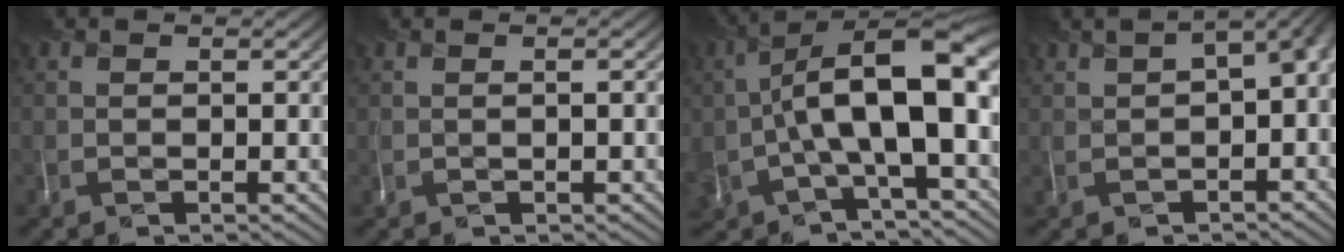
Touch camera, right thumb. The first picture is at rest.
{"total": 0.6, "force": [0.2, 0.2, 0.5], "torque": [0.000, 0.006, 0.002]}
{"total": 14.7, "force": [-0.5, 6.4, 13.3], "torque": [-0.237, 0.018, -0.009]}
{"total": 4.9, "force": [-0.4, 2.2, 4.3], "torque": [-0.059, 0.000, -0.002]}